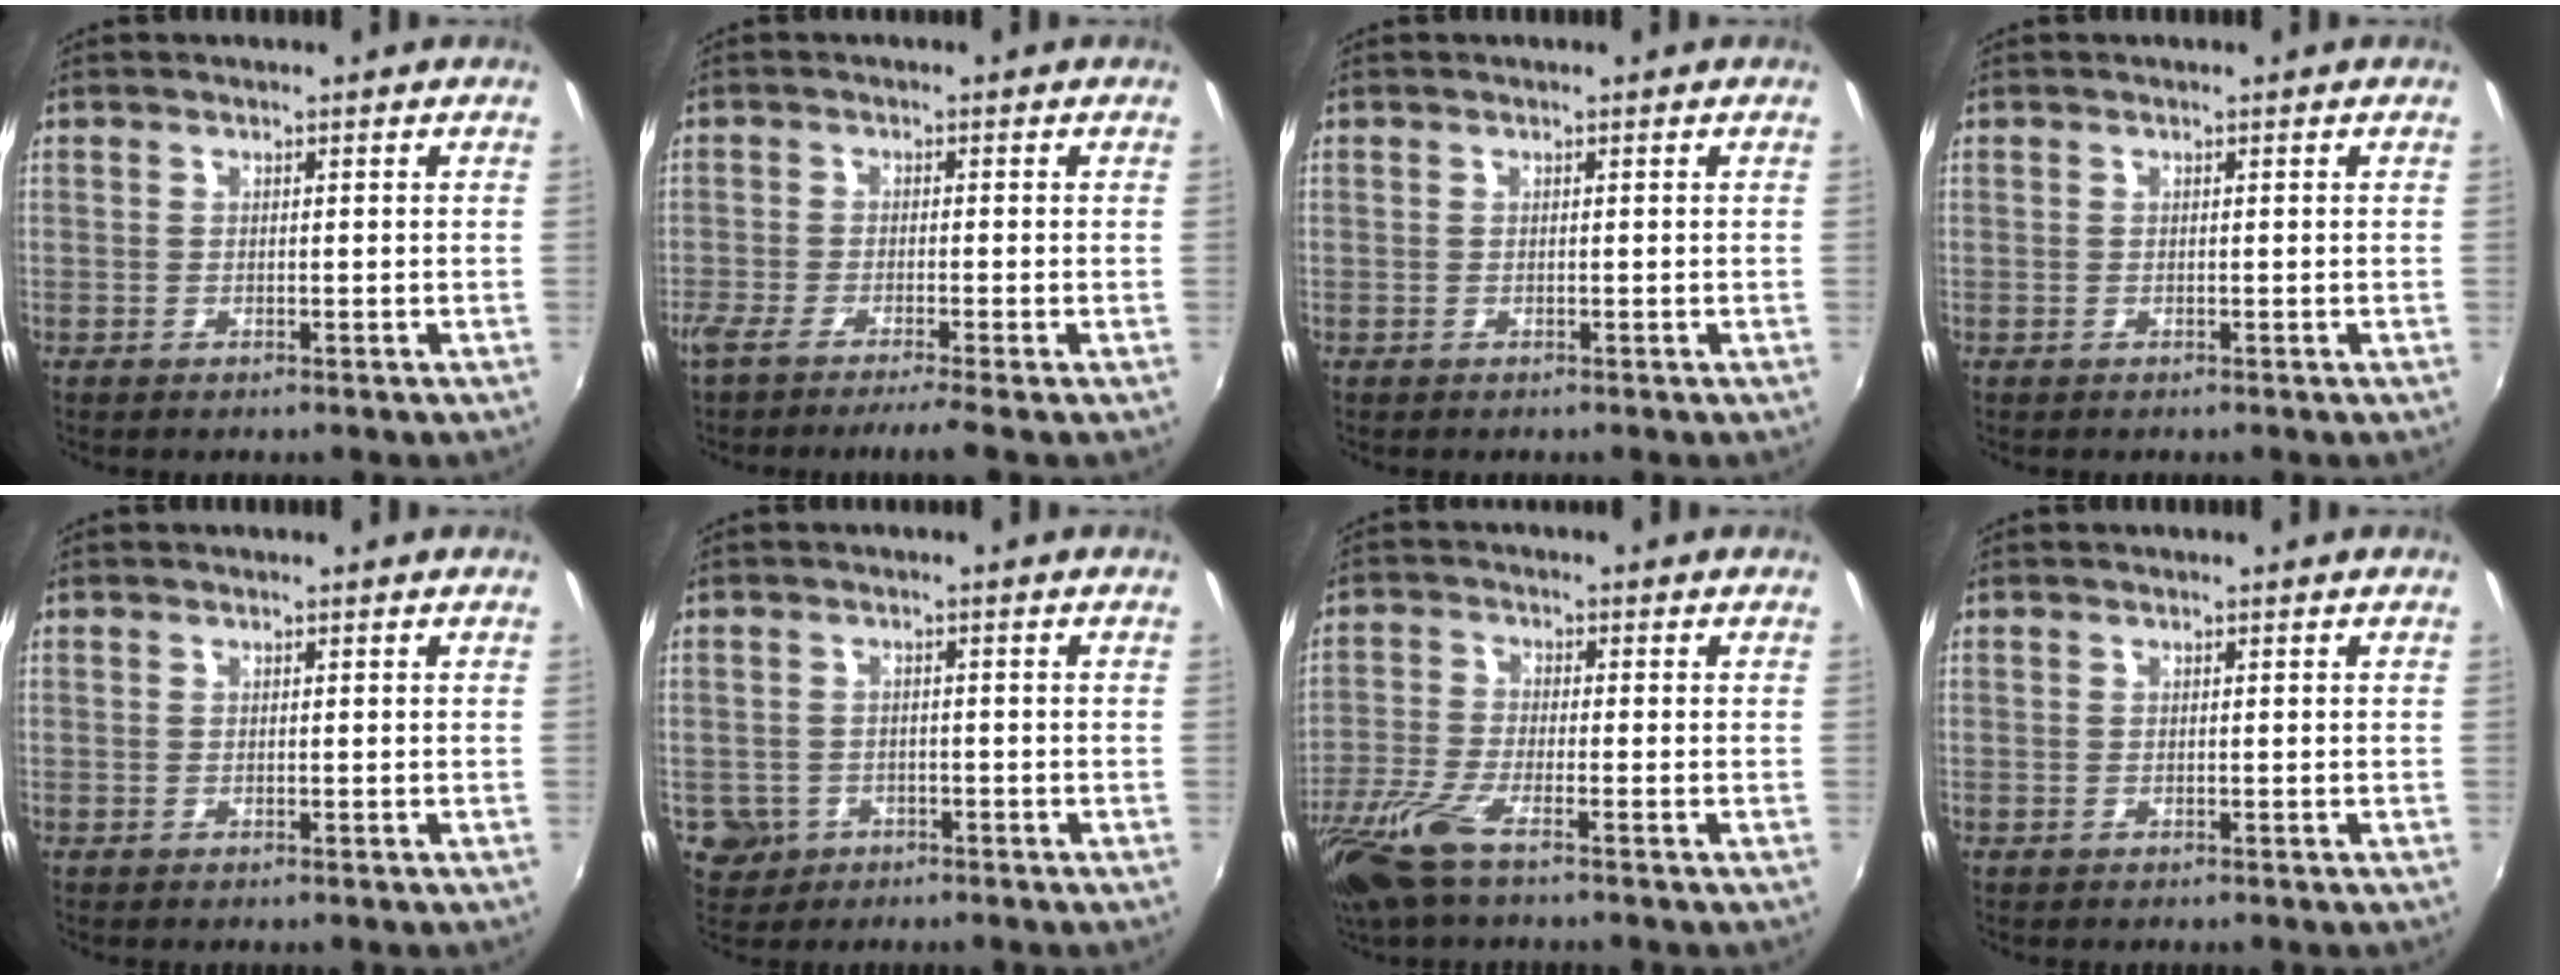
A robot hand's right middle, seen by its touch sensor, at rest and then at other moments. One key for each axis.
{"total": 5.7, "fx": -4.7, "fy": -0.8, "fz": 3.1, "tx": -0.073, "ty": -0.025, "tz": -0.086}
{"total": 0.0}
{"total": 0.0}
{"total": 0.0}
{"total": 4.6, "fx": -1.9, "fy": 4.1, "fz": 1.0, "tx": -0.030, "ty": 0.000, "tz": -0.026}
{"total": 9.8, "fx": -6.7, "fy": 1.5, "fz": 6.9, "tx": -0.165, "ty": -0.036, "tz": -0.134}
{"total": 0.0}